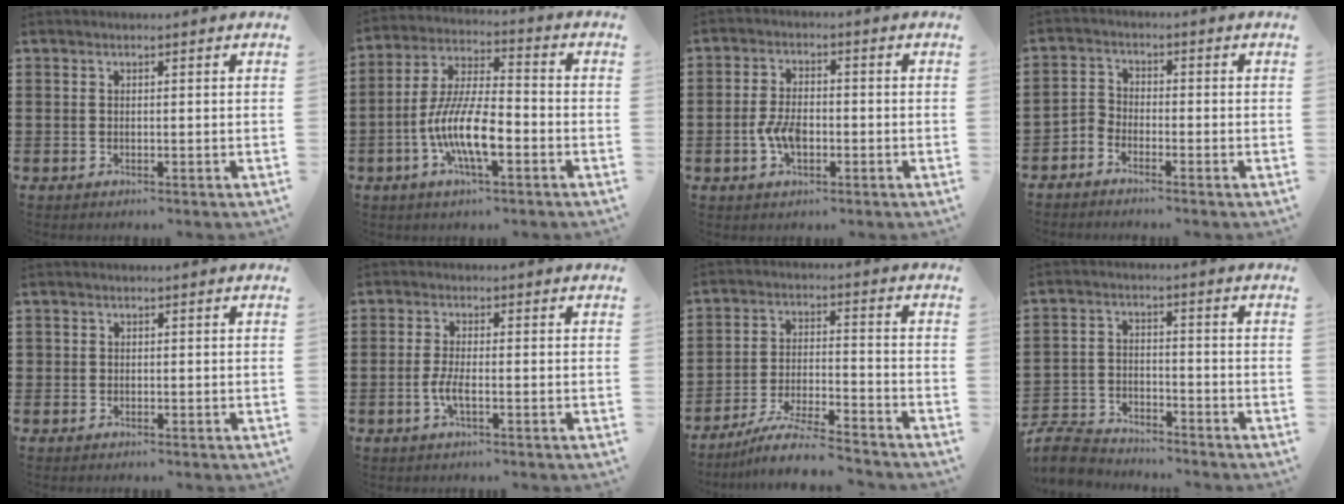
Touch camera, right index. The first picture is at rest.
{"total": 10.7, "force": [-3.8, 3.5, 9.4], "torque": [-0.209, -0.006, -0.076]}
{"total": 4.3, "force": [-1.3, 2.1, 3.5], "torque": [-0.085, -0.006, -0.026]}
{"total": 2.7, "force": [-2.7, 0.6, 0.0], "torque": [-0.007, 0.006, -0.058]}
{"total": 0.5, "force": [0.0, 0.5, 0.1], "torque": [-0.002, 0.004, -0.002]}
{"total": 3.3, "force": [-1.2, 0.4, 3.0], "torque": [-0.068, -0.009, -0.024]}
{"total": 7.3, "force": [-6.7, 0.1, 2.9], "torque": [-0.061, -0.002, -0.129]}
{"total": 5.8, "force": [-5.6, 1.3, 0.9], "torque": [-0.040, 0.003, -0.117]}